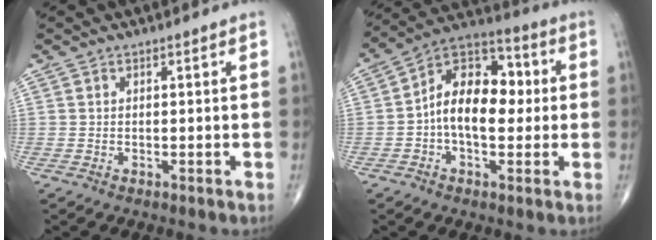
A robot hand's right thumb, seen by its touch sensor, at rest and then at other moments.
{"total": 14.2, "force": [-0.1, 8.7, 11.3], "torque": [-0.158, 0.038, -0.013]}